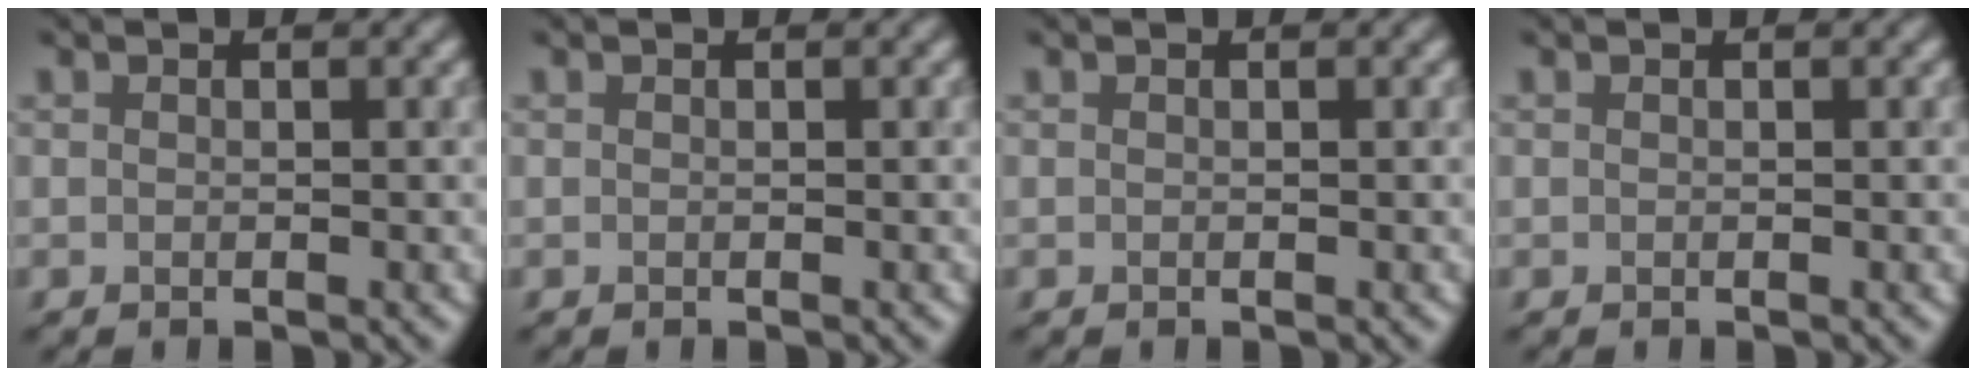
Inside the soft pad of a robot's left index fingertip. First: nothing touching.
{"total": 0.0}
{"total": 0.0}
{"total": 0.0}